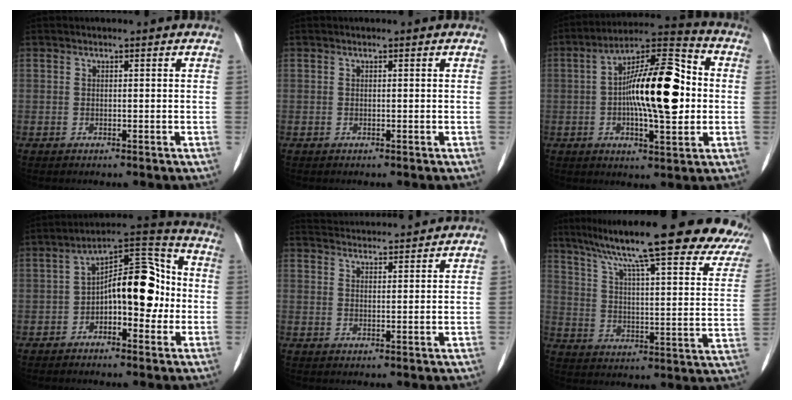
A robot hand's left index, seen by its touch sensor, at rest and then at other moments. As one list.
[{"total": 0.0}, {"total": 15.9, "force": [0.0, 4.4, 15.2], "torque": [-0.258, 0.027, -0.004]}, {"total": 11.5, "force": [-1.3, 5.1, 10.2], "torque": [-0.162, 0.044, -0.022]}, {"total": 10.5, "force": [10.3, 0.5, 2.0], "torque": [-0.036, 0.026, 0.144]}, {"total": 30.2, "force": [23.5, 4.3, 18.4], "torque": [-0.250, -0.009, 0.307]}]